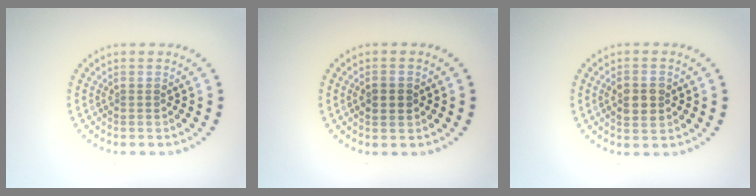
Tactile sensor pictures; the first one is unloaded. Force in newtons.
{"total": 2.3, "press": 2.2, "slide": 0.2}
{"total": 2.7, "press": 2.7, "slide": 0.1}